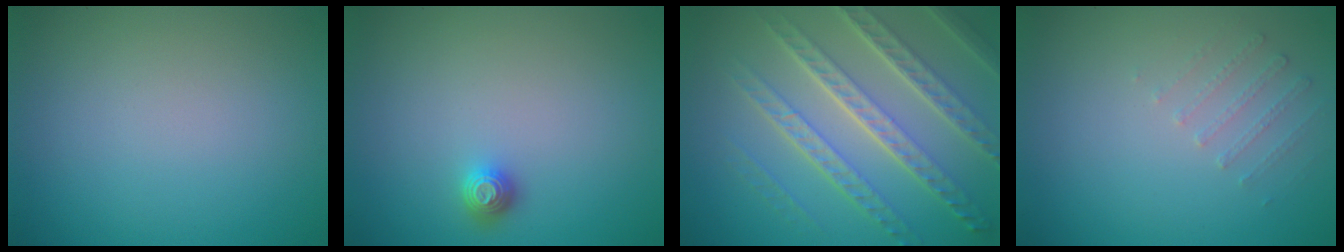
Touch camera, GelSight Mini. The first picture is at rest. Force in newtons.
{"total": 1.4, "press": 1.2, "slide": 0.5}
{"total": 7.4, "press": 5.2, "slide": 5.3}
{"total": 1.1, "press": 0.7, "slide": 0.8}